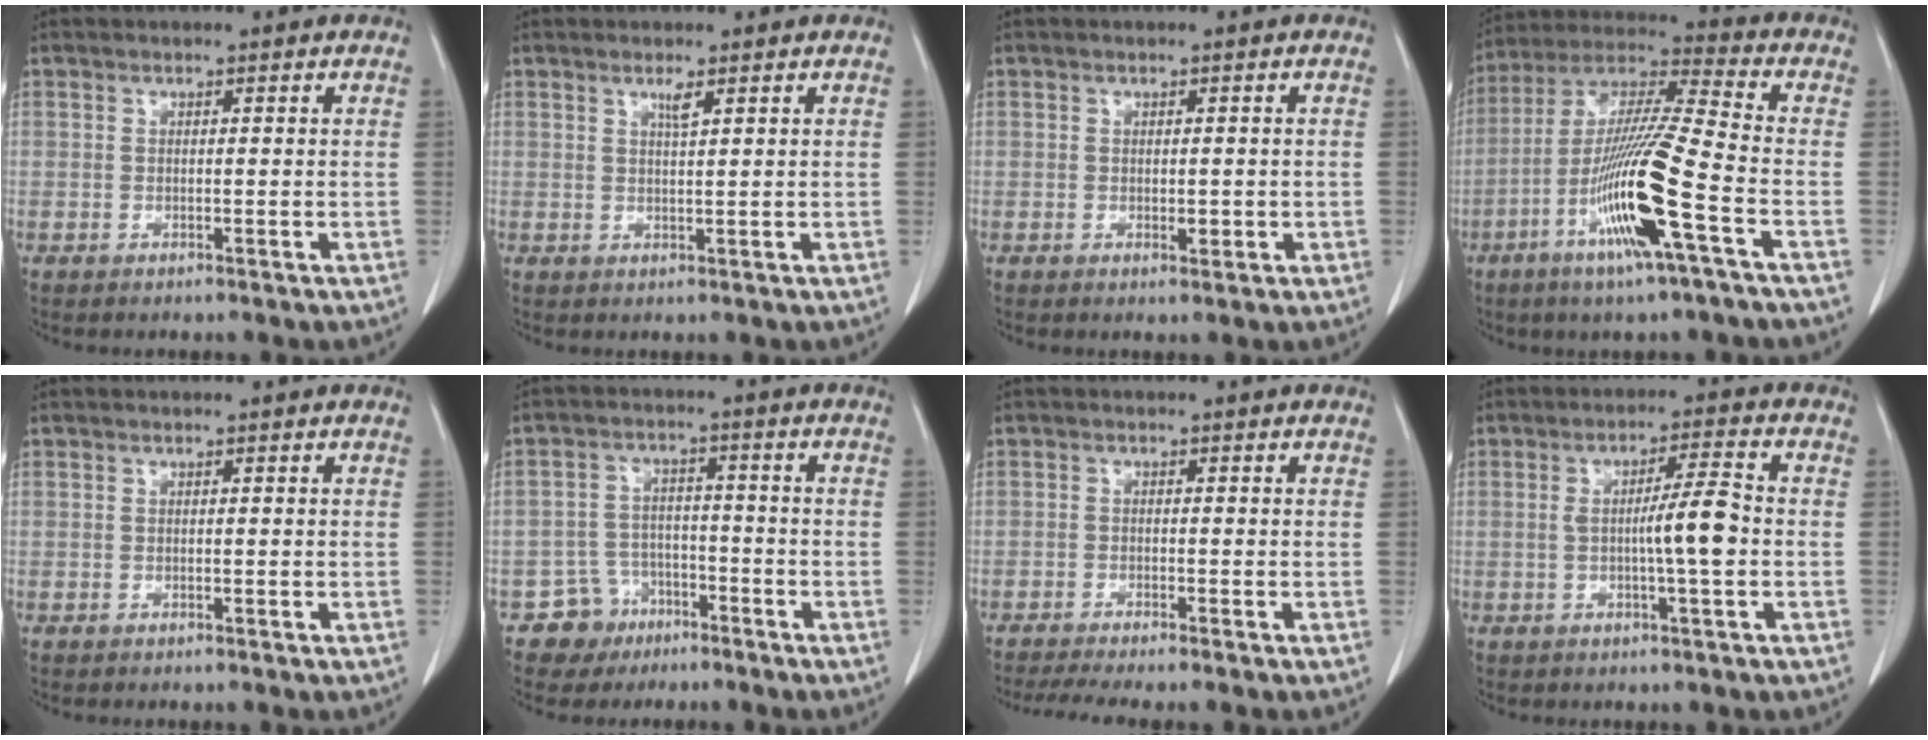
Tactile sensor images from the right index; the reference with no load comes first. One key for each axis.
{"total": 1.5, "fx": 0.9, "fy": -0.1, "fz": 1.2, "tx": -0.024, "ty": -0.003, "tz": 0.017}
{"total": 1.6, "fx": -0.2, "fy": 0.9, "fz": 1.3, "tx": -0.015, "ty": -0.001, "tz": 0.001}
{"total": 16.3, "fx": -6.1, "fy": -0.3, "fz": 15.2, "tx": -0.303, "ty": -0.014, "tz": -0.119}
{"total": 0.0}
{"total": 5.4, "fx": -3.4, "fy": 4.2, "fz": 0.0, "tx": 0.009, "ty": 0.013, "tz": -0.053}
{"total": 5.8, "fx": -4.9, "fy": -0.2, "fz": 3.1, "tx": -0.043, "ty": -0.012, "tz": -0.079}
{"total": 6.4, "fx": -0.7, "fy": -0.1, "fz": 6.4, "tx": -0.103, "ty": 0.005, "tz": -0.013}